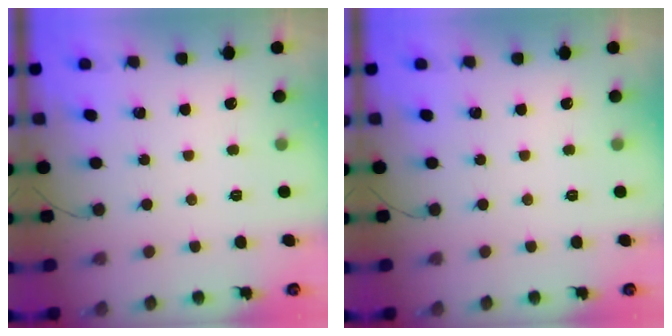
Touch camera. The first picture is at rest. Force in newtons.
{"total": 0.0}